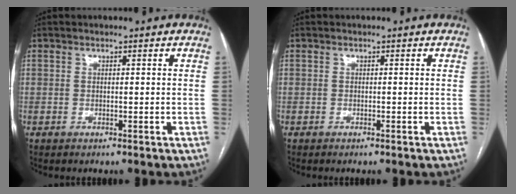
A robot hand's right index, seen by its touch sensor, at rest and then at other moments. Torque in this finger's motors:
{"motor_torque": [-0.06, -0.02, -0.02, 0.01]}